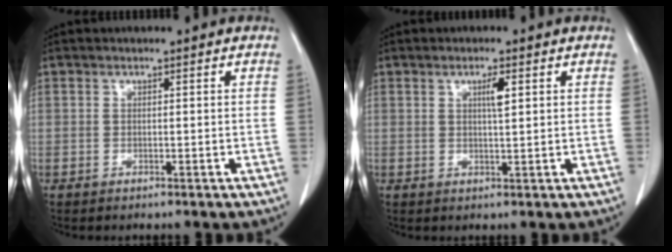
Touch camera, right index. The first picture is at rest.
{"total": 2.3, "force": [0.8, 0.1, 2.1], "torque": [-0.038, -0.002, 0.014]}